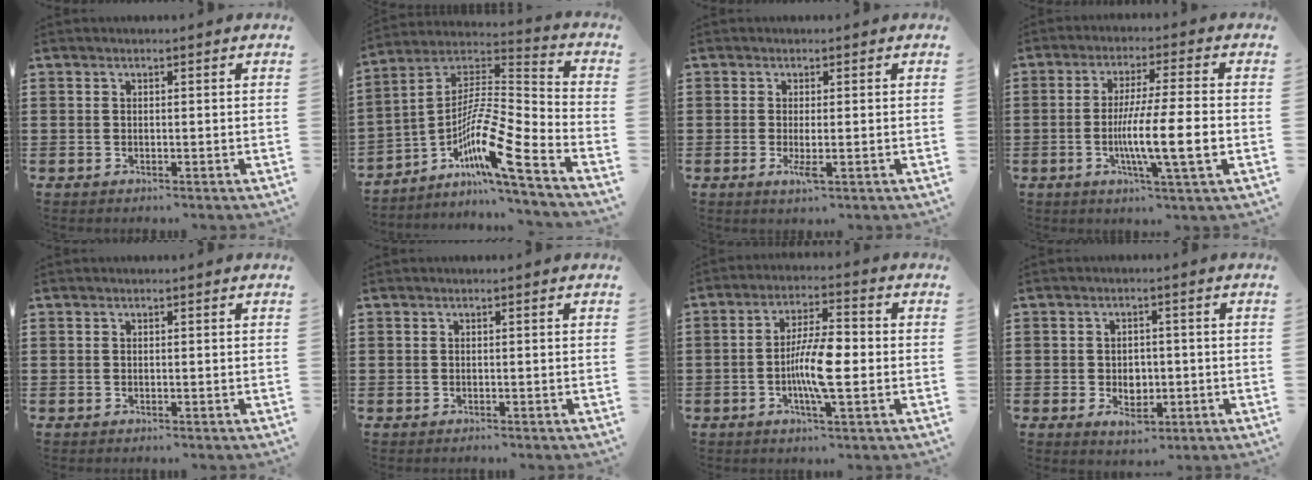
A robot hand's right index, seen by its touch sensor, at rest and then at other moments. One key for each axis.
{"total": 11.3, "fx": -6.5, "fy": 0.9, "fz": 9.2, "tx": -0.185, "ty": -0.026, "tz": -0.134}
{"total": 2.4, "fx": -0.7, "fy": 0.3, "fz": 2.2, "tx": -0.052, "ty": -0.012, "tz": -0.016}
{"total": 10.6, "fx": -2.3, "fy": 0.7, "fz": 10.3, "tx": -0.186, "ty": -0.012, "tz": -0.043}
{"total": 0.0}
{"total": 0.0}
{"total": 8.4, "fx": -1.5, "fy": 1.8, "fz": 8.1, "tx": -0.159, "ty": -0.003, "tz": -0.032}
{"total": 3.7, "fx": -1.0, "fy": 2.8, "fz": 2.3, "tx": -0.031, "ty": -0.002, "tz": -0.021}